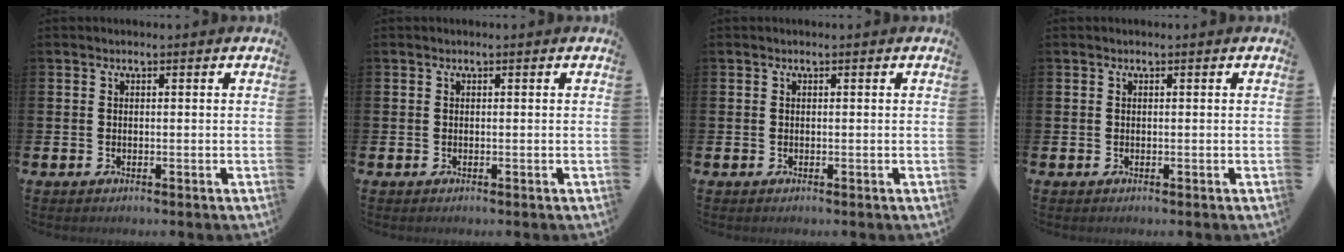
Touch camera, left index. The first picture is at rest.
{"total": 0.0}
{"total": 0.0}
{"total": 0.0}